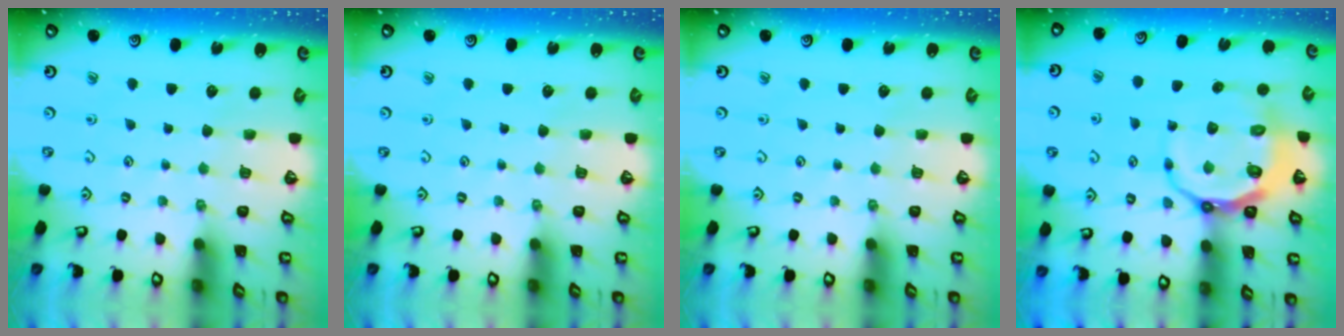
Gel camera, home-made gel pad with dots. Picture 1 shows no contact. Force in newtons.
{"total": 0.0}
{"total": 0.0}
{"total": 10.1, "press": 9.6, "slide": 3.2}